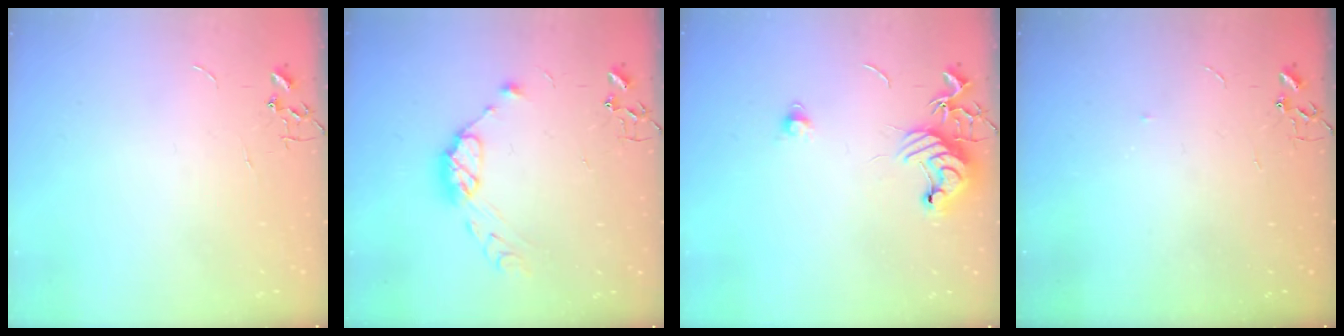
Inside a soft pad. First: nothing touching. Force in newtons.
{"total": 10.4, "press": 10.4, "slide": 0.9}
{"total": 11.0, "press": 10.9, "slide": 0.9}
{"total": 2.7, "press": 2.7, "slide": 0.4}